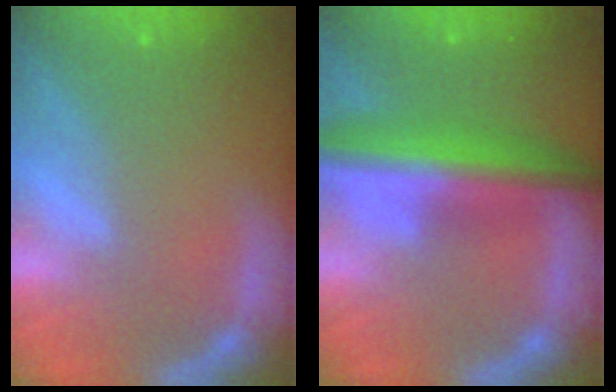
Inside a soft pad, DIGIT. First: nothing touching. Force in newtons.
{"total": 8.5}